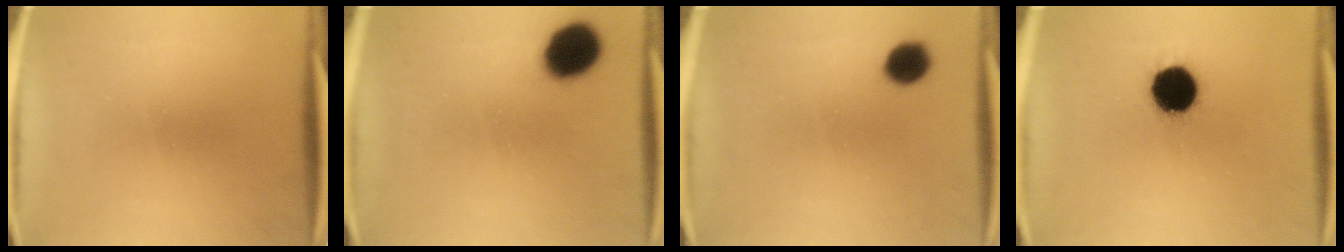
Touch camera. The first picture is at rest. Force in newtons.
{"total": 11.4}
{"total": 5.5}
{"total": 14.3}